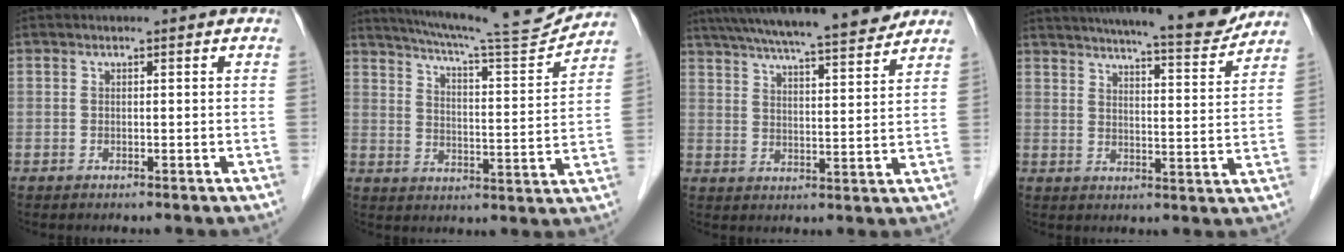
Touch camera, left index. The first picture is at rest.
{"total": 15.4, "force": [14.5, -0.3, 5.1], "torque": [-0.090, -0.030, 0.205]}
{"total": 19.3, "force": [16.8, 1.3, 9.4], "torque": [-0.158, 0.018, 0.244]}
{"total": 15.7, "force": [14.1, 0.8, 6.8], "torque": [-0.101, -0.016, 0.186]}